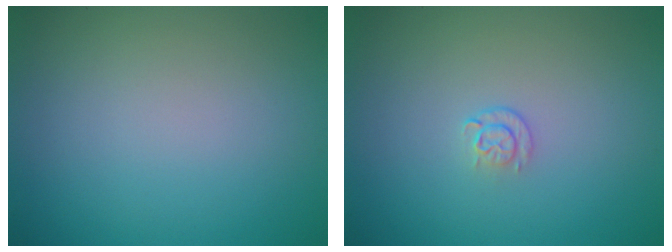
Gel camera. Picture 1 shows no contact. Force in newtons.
{"total": 1.1, "press": 0.6, "slide": 0.9}